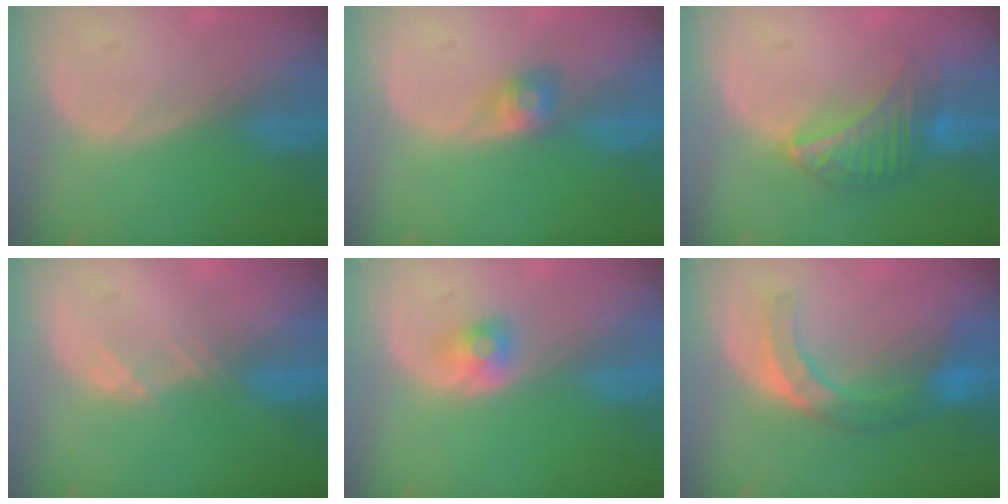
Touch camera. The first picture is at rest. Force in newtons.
{"total": 2.8, "press": 2.6, "slide": 1.0}
{"total": 6.5, "press": 6.5, "slide": 0.9}
{"total": 1.5, "press": 1.3, "slide": 0.8}
{"total": 2.6, "press": 2.4, "slide": 1.2}
{"total": 7.5, "press": 7.1, "slide": 2.3}